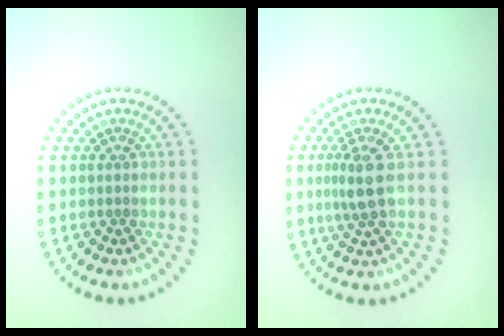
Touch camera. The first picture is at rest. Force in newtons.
{"total": 2.7, "press": 2.2, "slide": 1.6}